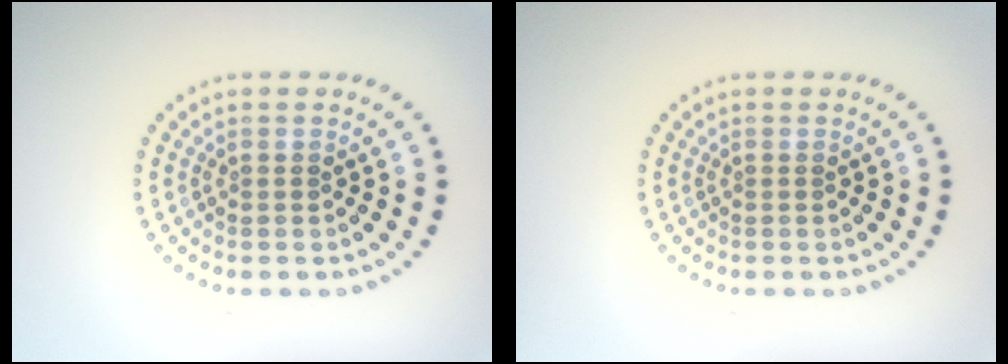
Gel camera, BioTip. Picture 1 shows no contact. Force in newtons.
{"total": 0.0}